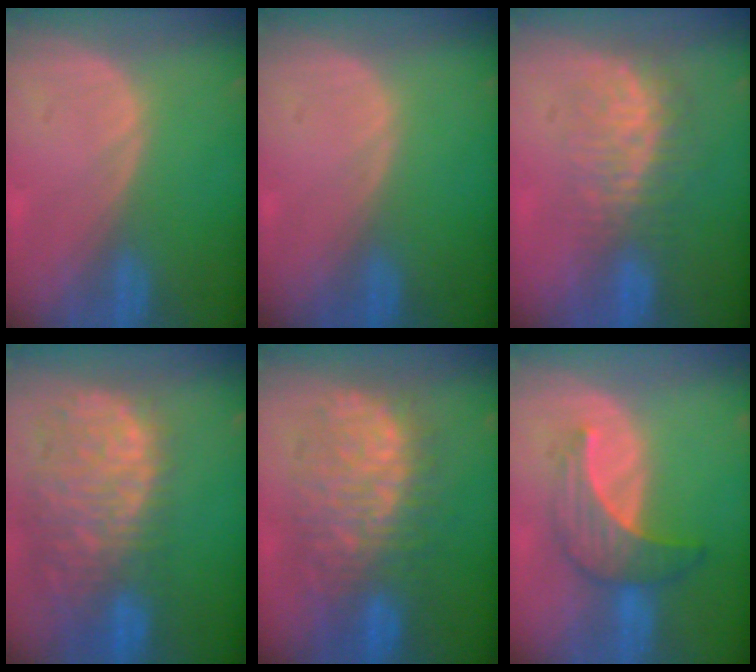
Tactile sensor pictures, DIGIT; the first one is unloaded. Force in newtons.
{"total": 0.0}
{"total": 8.3, "press": 7.2, "slide": 4.1}
{"total": 13.5, "press": 11.1, "slide": 7.6}
{"total": 11.6, "press": 11.5, "slide": 1.4}
{"total": 7.0, "press": 6.6, "slide": 2.3}